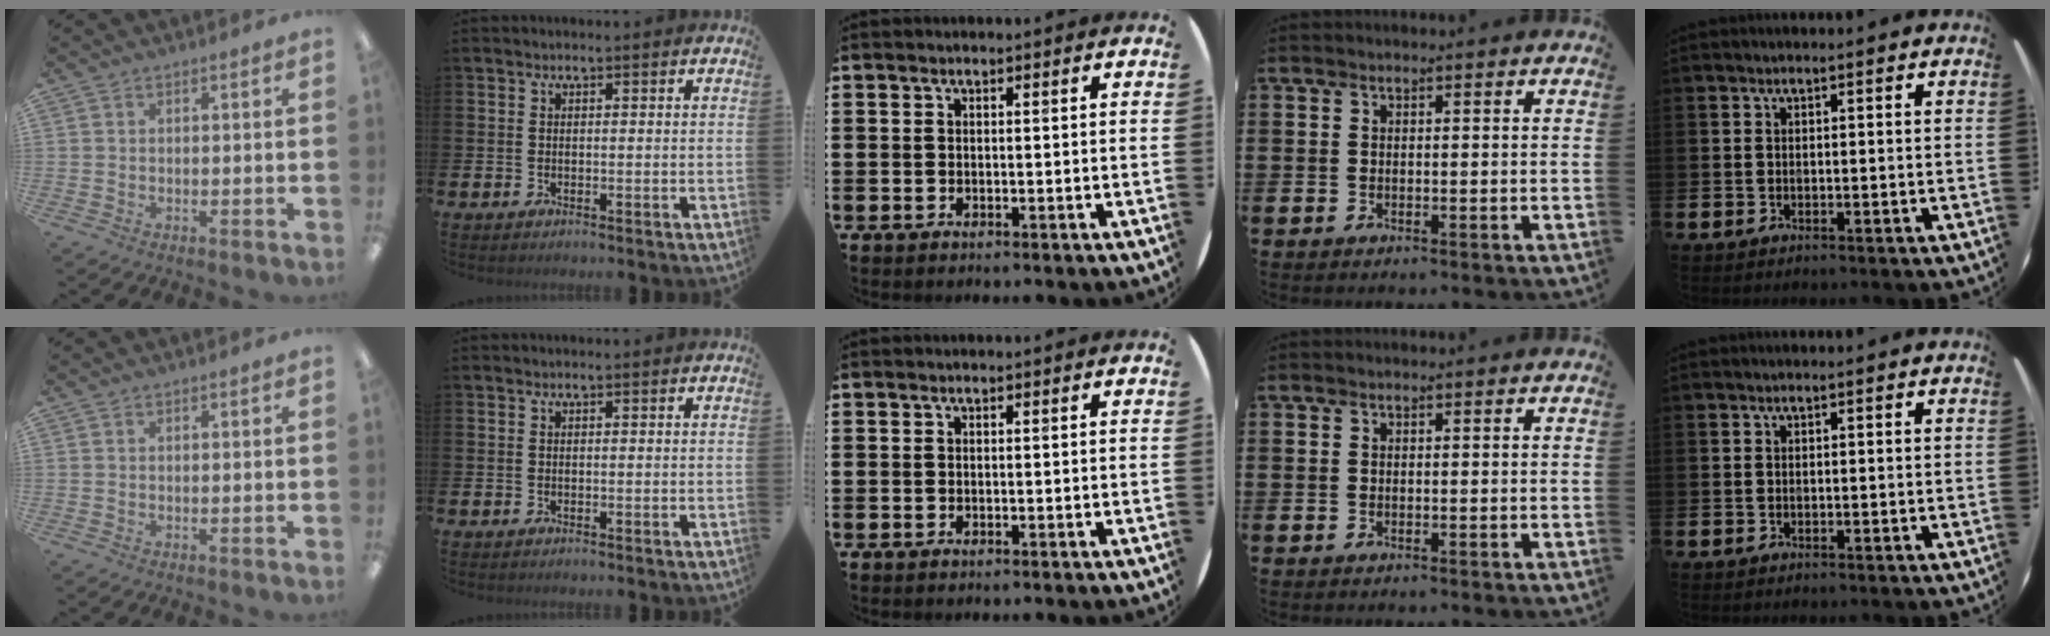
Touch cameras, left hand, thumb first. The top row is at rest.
{}